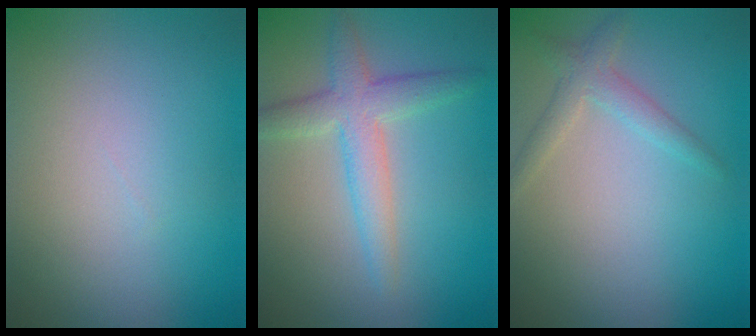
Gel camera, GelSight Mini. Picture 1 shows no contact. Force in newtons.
{"total": 3.9, "press": 3.9, "slide": 0.2}
{"total": 1.9, "press": 1.9, "slide": 0.0}